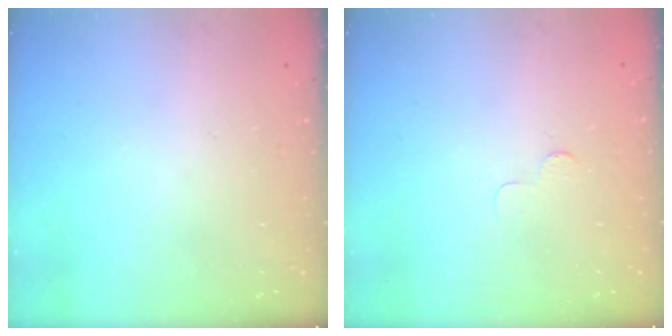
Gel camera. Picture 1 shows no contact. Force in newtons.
{"total": 2.1, "press": 2.1, "slide": 0.2}